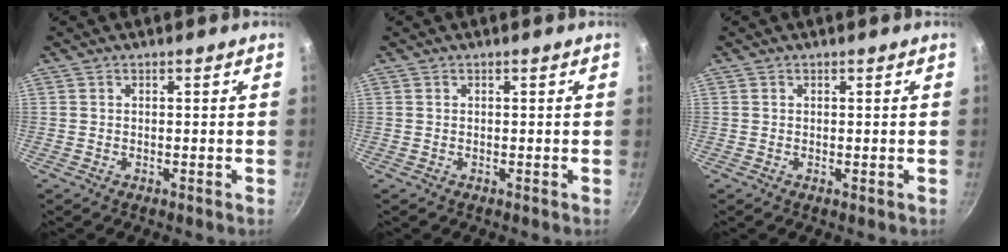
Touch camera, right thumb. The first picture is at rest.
{"total": 0.0}
{"total": 0.0}